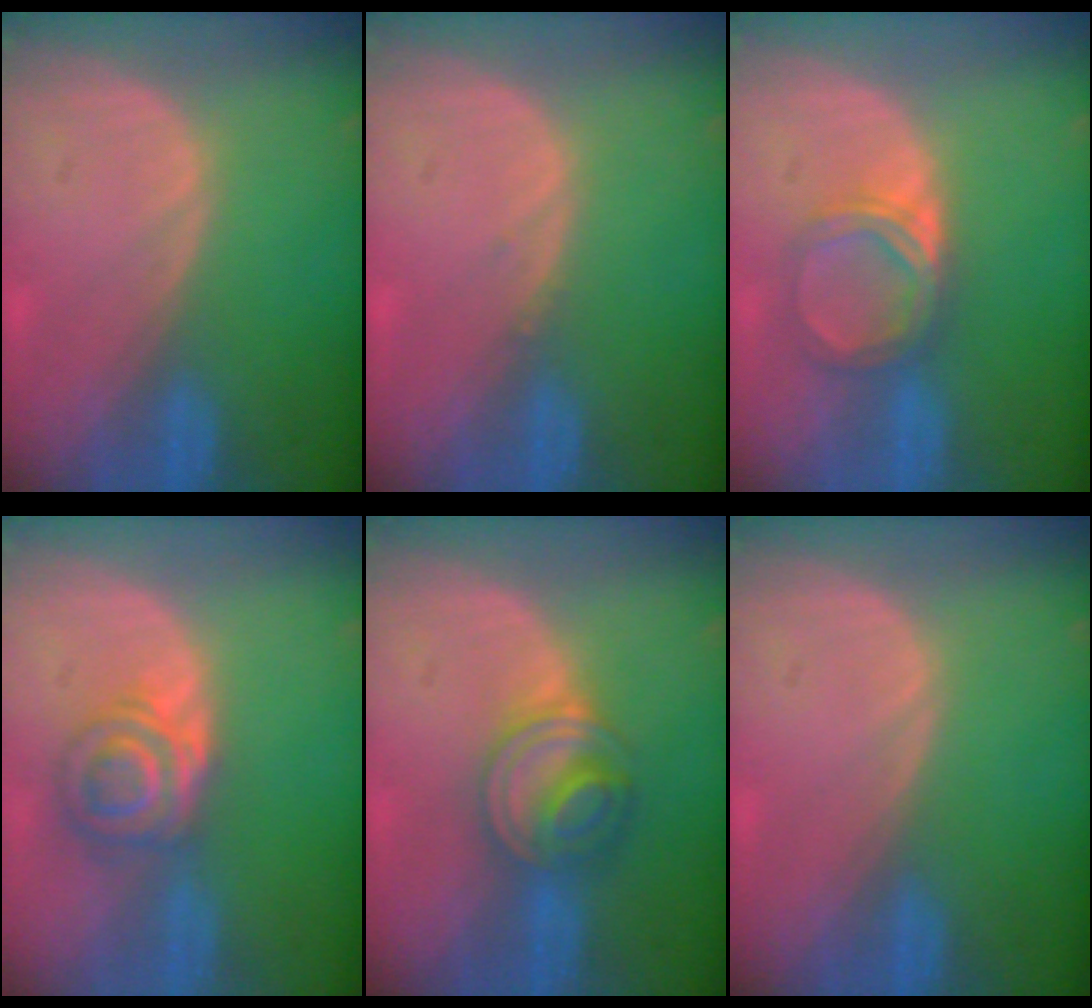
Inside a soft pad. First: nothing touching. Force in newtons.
{"total": 0.5, "press": 0.5, "slide": 0.2}
{"total": 5.2, "press": 4.6, "slide": 2.5}
{"total": 6.0, "press": 5.6, "slide": 2.2}
{"total": 6.0, "press": 6.0, "slide": 0.5}
{"total": 0.0}